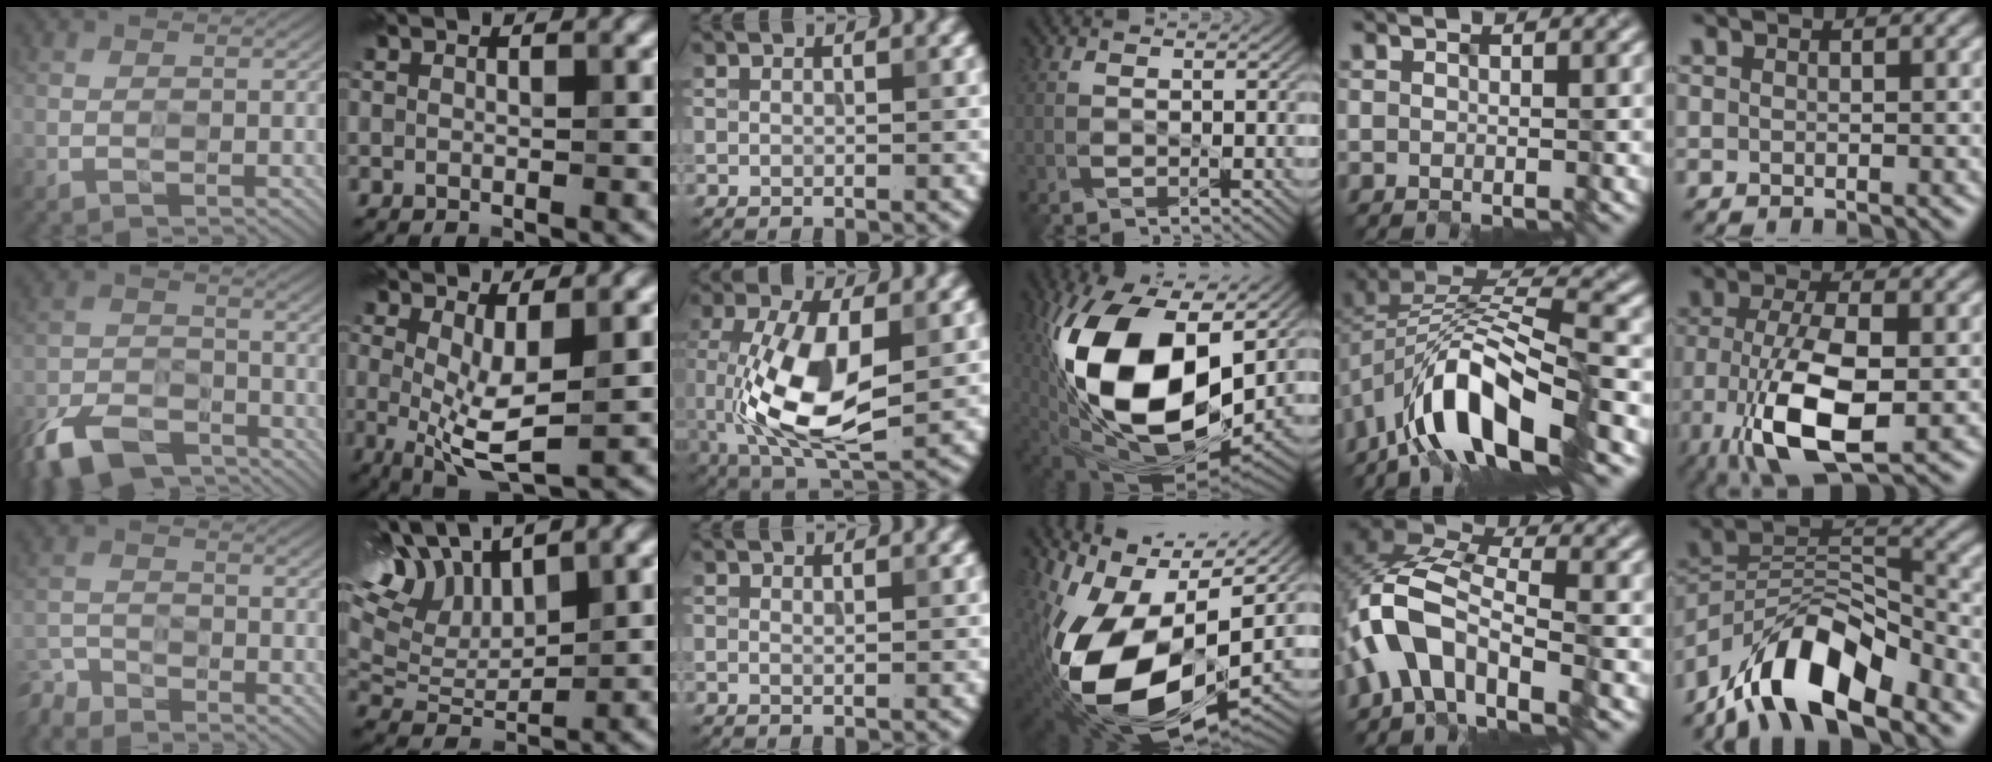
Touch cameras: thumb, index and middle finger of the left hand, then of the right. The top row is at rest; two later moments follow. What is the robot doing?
{"motion": "insert", "object": "pen cap and body"}